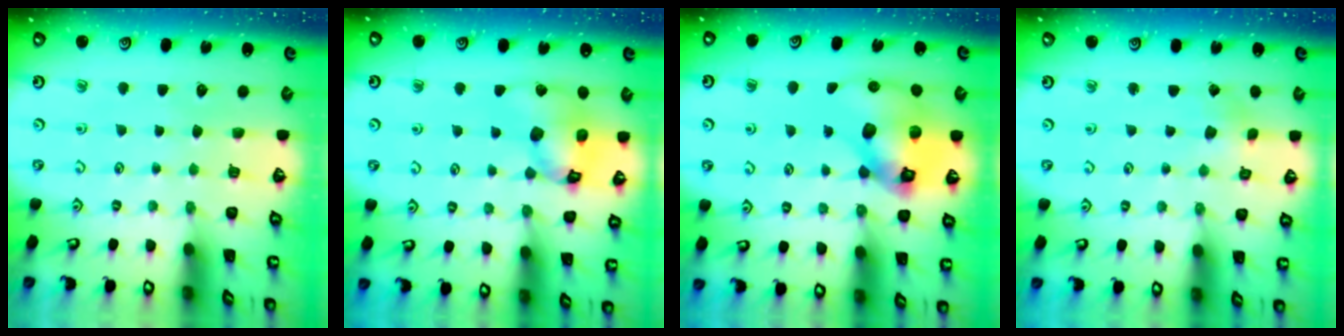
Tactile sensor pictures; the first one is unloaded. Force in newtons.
{"total": 14.4, "press": 14.3, "slide": 1.6}
{"total": 17.4, "press": 17.1, "slide": 2.9}
{"total": 1.3, "press": 1.3, "slide": 0.1}